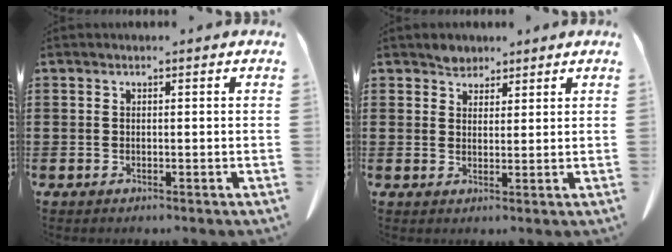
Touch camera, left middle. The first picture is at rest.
{"total": 2.5, "force": [2.2, 1.3, 0.1], "torque": [-0.009, 0.007, 0.043]}